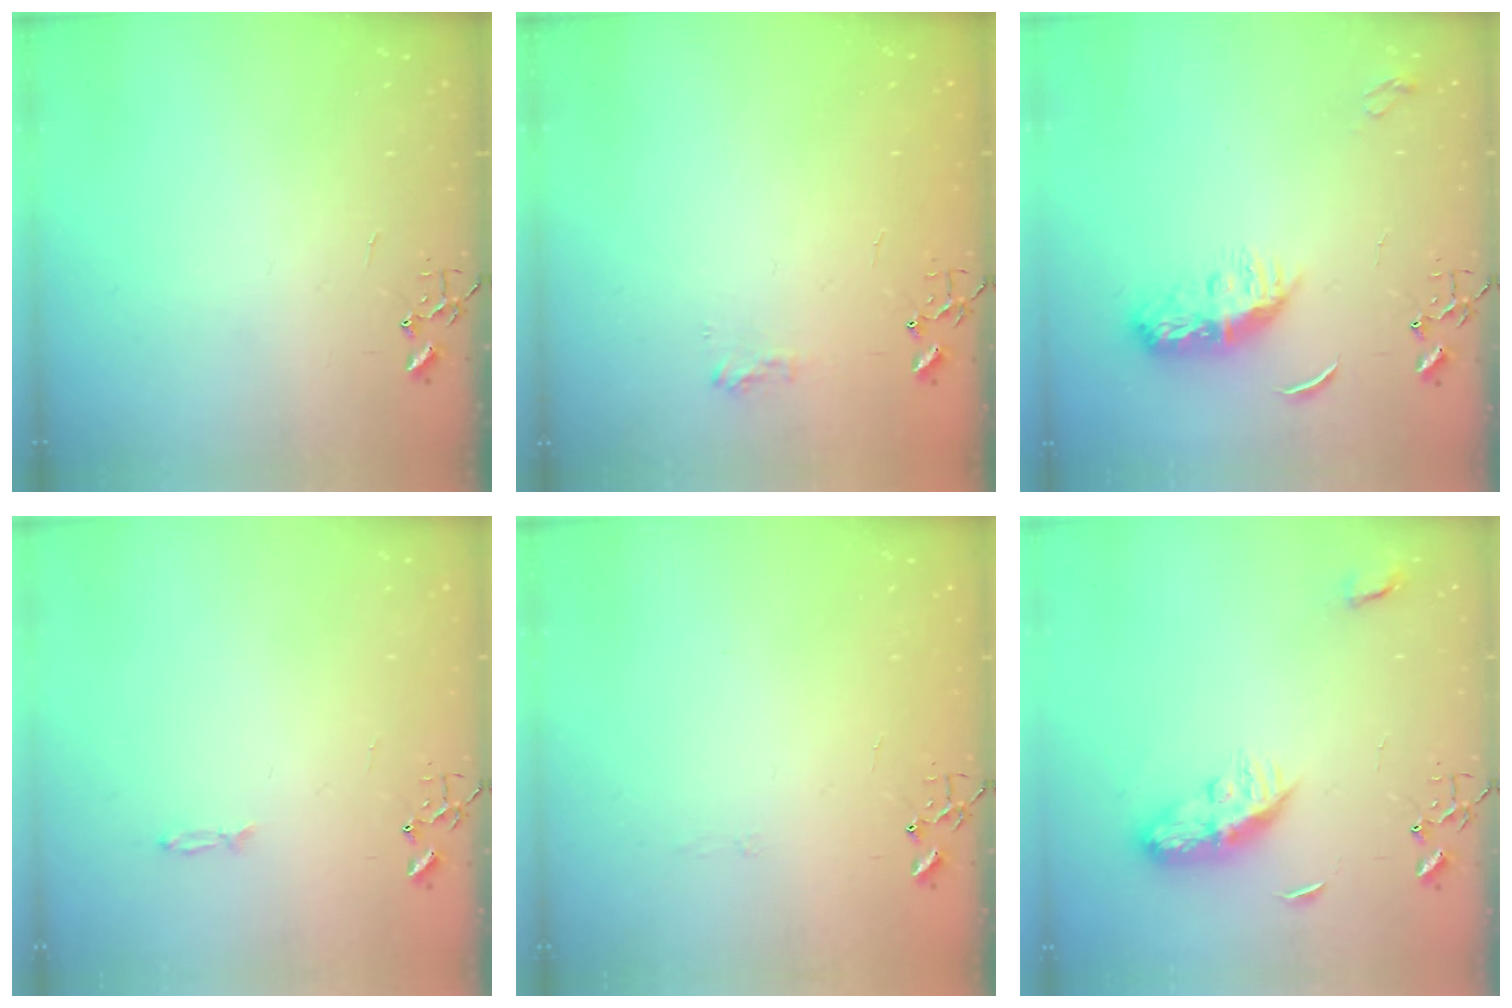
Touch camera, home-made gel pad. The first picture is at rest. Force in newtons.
{"total": 6.4, "press": 6.4, "slide": 0.1}
{"total": 9.4, "press": 9.4, "slide": 0.4}
{"total": 3.5, "press": 3.5, "slide": 0.4}
{"total": 2.8, "press": 2.8, "slide": 0.5}
{"total": 9.0, "press": 9.0, "slide": 0.1}